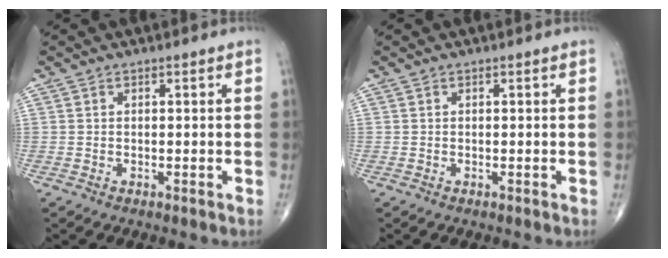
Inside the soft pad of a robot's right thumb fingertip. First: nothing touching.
{"total": 0.0}